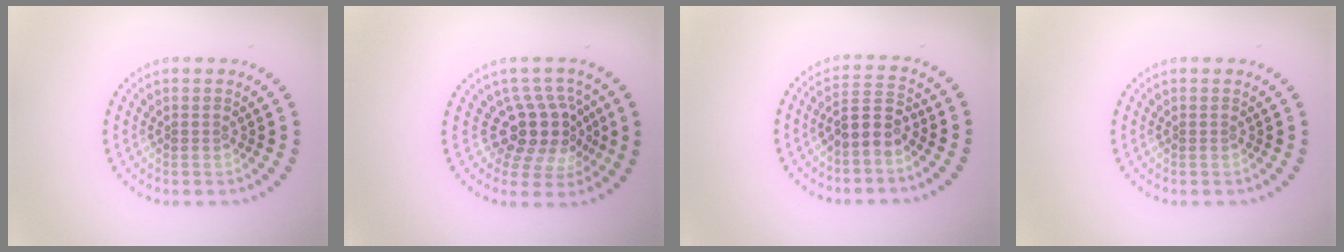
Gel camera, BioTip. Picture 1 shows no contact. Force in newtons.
{"total": 4.4, "press": 3.4, "slide": 2.9}
{"total": 2.9, "press": 2.7, "slide": 1.2}
{"total": 0.0}